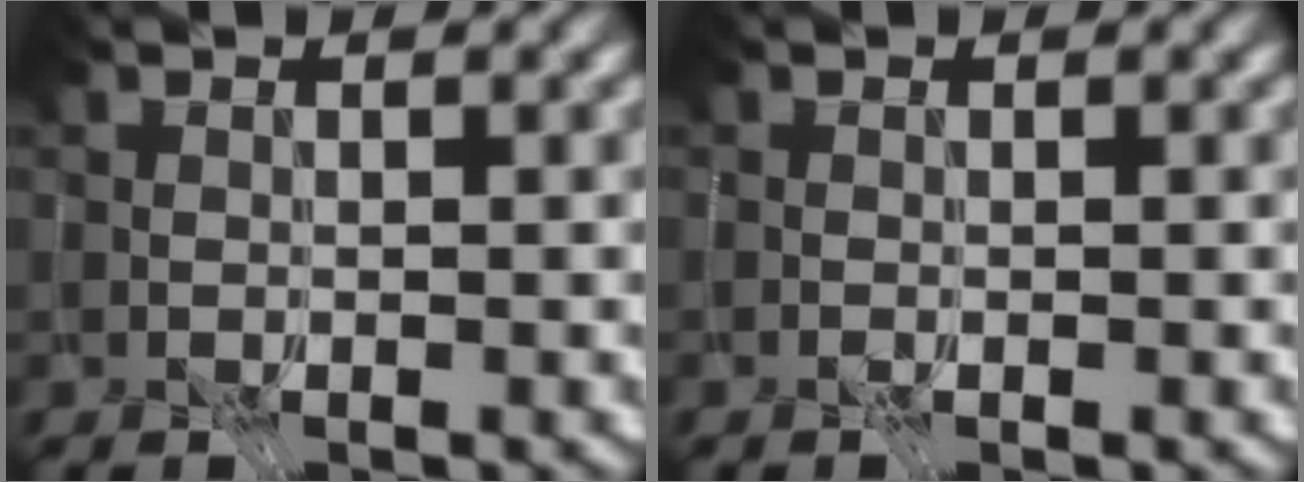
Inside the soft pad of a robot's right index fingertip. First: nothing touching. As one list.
[{"total": 0.0}]